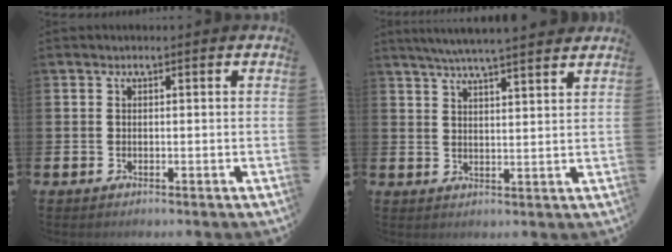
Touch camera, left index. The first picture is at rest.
{"total": 5.6, "force": [5.4, -0.4, 1.6], "torque": [-0.047, -0.023, 0.096]}